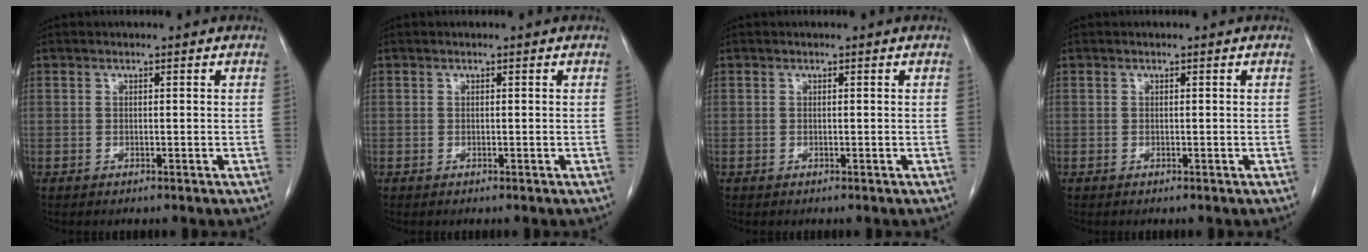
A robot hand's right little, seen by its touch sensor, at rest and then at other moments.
{"total": 0.0}
{"total": 0.0}
{"total": 0.0}